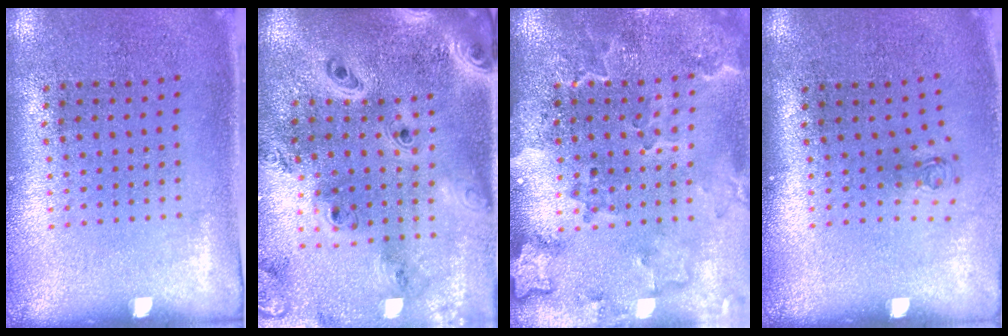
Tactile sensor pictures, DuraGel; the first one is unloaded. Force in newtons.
{"total": 3.8, "press": 2.9, "slide": 2.4}
{"total": 2.9, "press": 2.3, "slide": 1.8}
{"total": 0.7, "press": 0.3, "slide": 0.7}